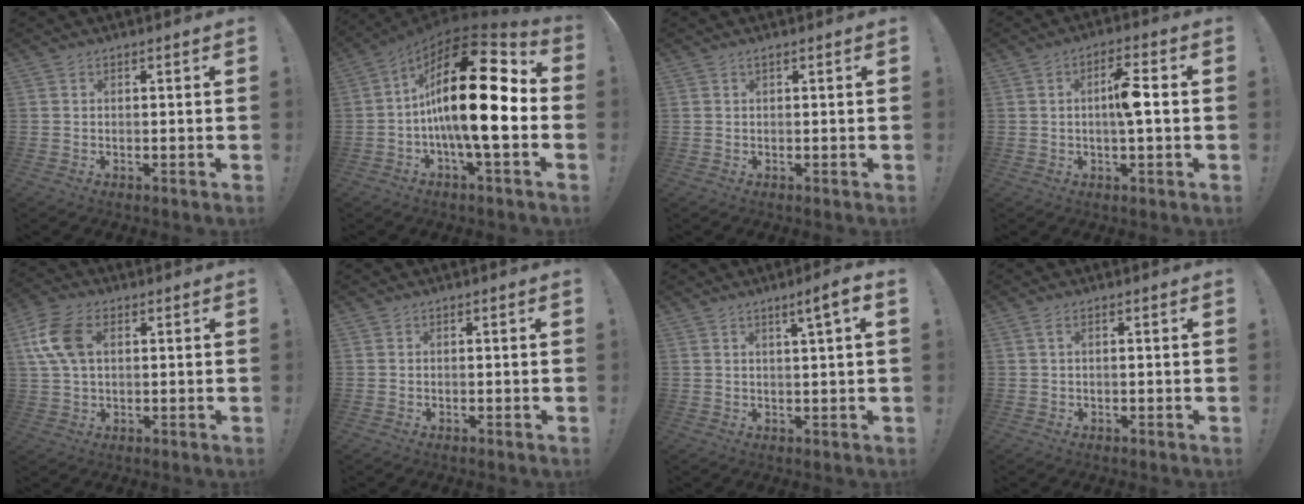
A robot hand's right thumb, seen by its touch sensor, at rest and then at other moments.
{"total": 26.5, "force": [1.2, 8.3, 25.2], "torque": [-0.426, -0.007, 0.014]}
{"total": 0.6, "force": [0.2, 0.0, 0.5], "torque": [-0.011, 0.001, 0.004]}
{"total": 7.9, "force": [0.1, 1.6, 7.8], "torque": [-0.123, 0.005, -0.005]}
{"total": 11.3, "force": [3.0, 7.1, 8.3], "torque": [-0.171, 0.008, 0.057]}
{"total": 0.0}
{"total": 4.7, "force": [2.0, -0.2, 4.3], "torque": [-0.060, -0.010, 0.024]}
{"total": 1.4, "force": [0.4, 0.1, 1.4], "torque": [-0.030, 0.001, 0.008]}